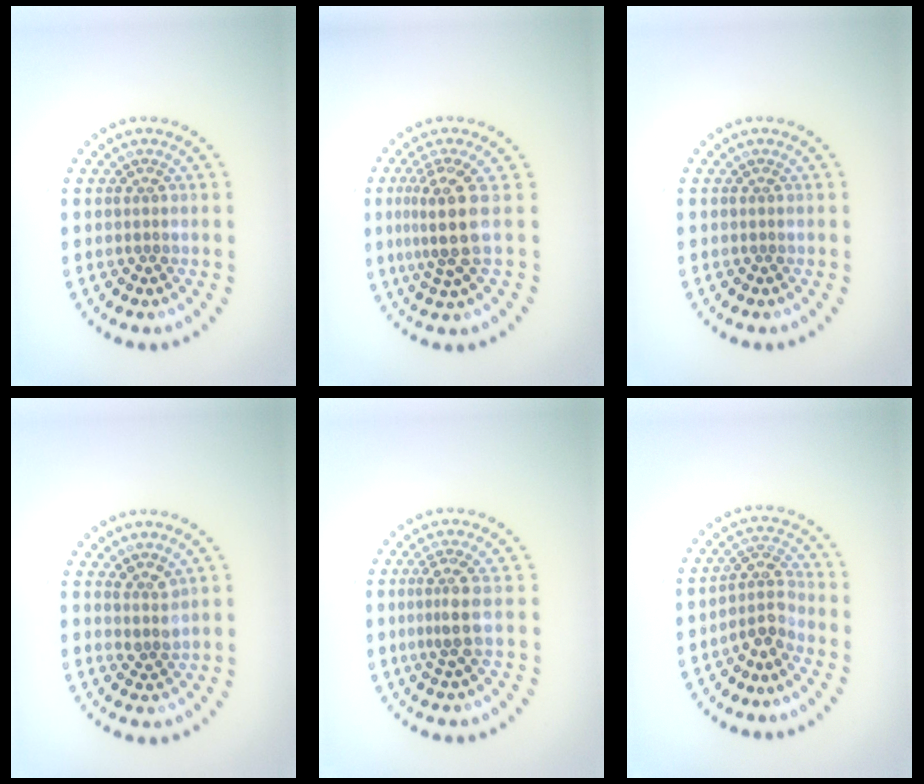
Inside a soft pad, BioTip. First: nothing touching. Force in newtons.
{"total": 3.9, "press": 2.9, "slide": 2.6}
{"total": 0.0}
{"total": 1.7, "press": 1.3, "slide": 1.0}
{"total": 2.6, "press": 2.0, "slide": 1.6}
{"total": 2.6, "press": 2.0, "slide": 1.7}